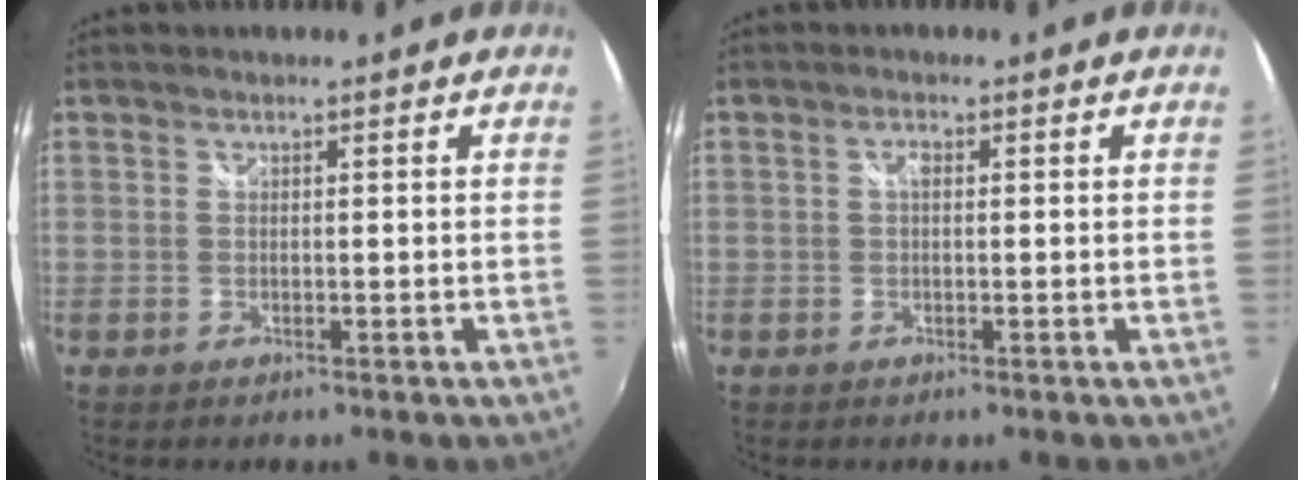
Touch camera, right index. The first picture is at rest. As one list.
[{"total": 1.3, "force": [0.1, 0.6, 1.1], "torque": [-0.020, 0.005, 0.000]}]